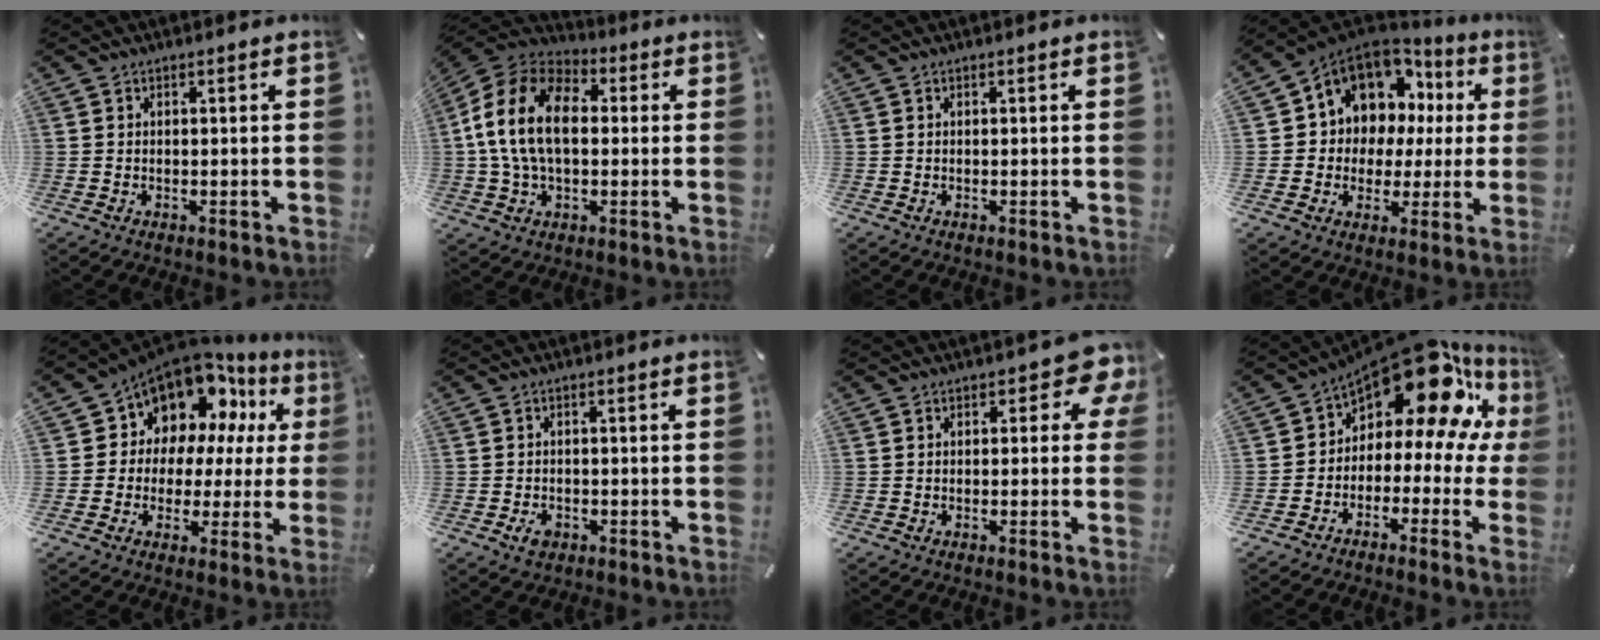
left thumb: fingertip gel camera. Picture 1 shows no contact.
{"total": 16.5, "force": [0.5, 10.9, 12.3], "torque": [-0.276, 0.015, 0.007]}
{"total": 0.0}
{"total": 10.9, "force": [5.7, 8.8, 3.0], "torque": [-0.078, -0.047, 0.111]}
{"total": 11.9, "force": [7.9, 8.3, 3.2], "torque": [-0.074, -0.070, 0.149]}
{"total": 2.8, "force": [-1.4, 2.0, 1.4], "torque": [-0.038, 0.002, -0.030]}
{"total": 6.7, "force": [2.5, 3.5, 5.1], "torque": [-0.053, -0.010, 0.037]}
{"total": 16.1, "force": [10.1, 7.0, 10.4], "torque": [-0.169, -0.083, 0.168]}